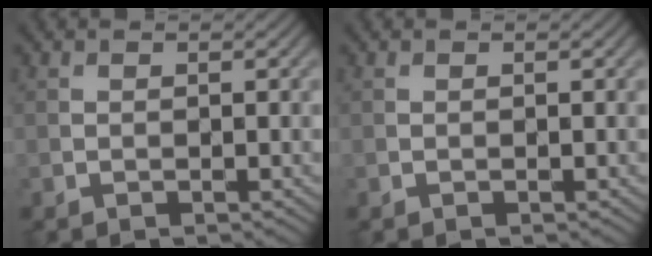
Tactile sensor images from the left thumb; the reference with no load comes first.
{"total": 0.0}